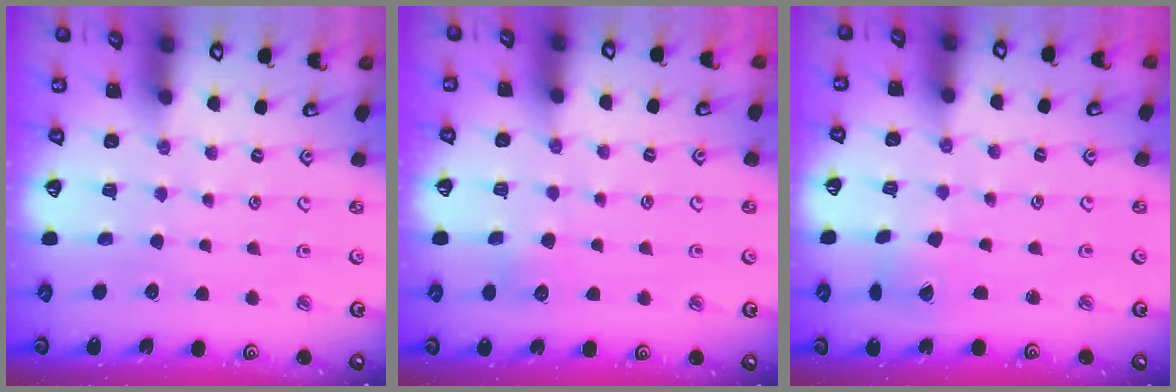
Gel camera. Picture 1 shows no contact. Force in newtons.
{"total": 5.2, "press": 5.2, "slide": 0.6}
{"total": 4.8, "press": 4.8, "slide": 0.5}